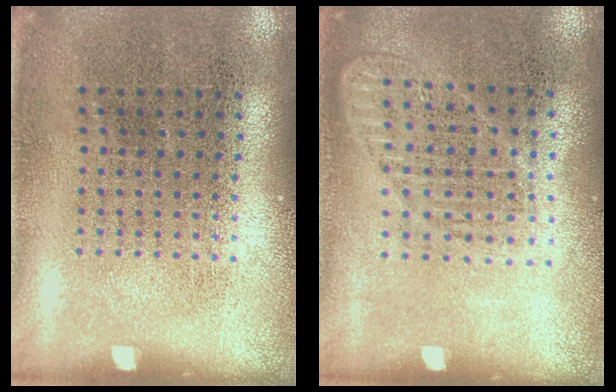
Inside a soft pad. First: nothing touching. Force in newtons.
{"total": 1.3, "press": 1.2, "slide": 0.3}